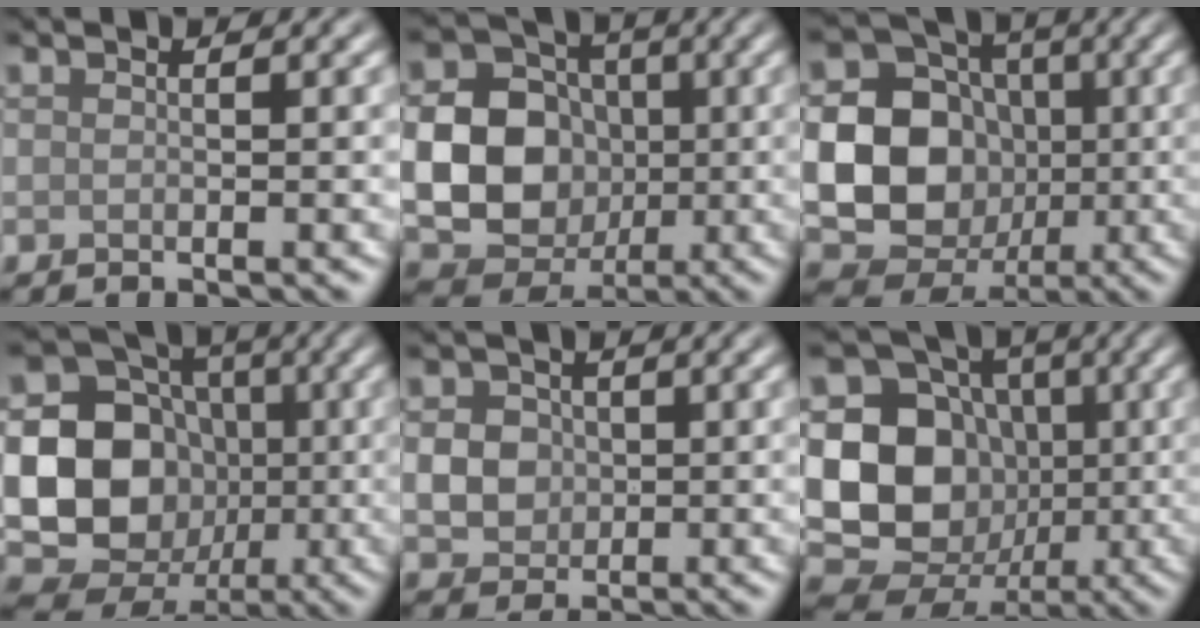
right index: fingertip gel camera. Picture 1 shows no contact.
{"total": 9.9, "force": [-0.7, 8.4, 5.2], "torque": [-0.083, -0.014, -0.021]}
{"total": 11.2, "force": [-1.2, 9.7, 5.6], "torque": [-0.095, -0.017, -0.042]}
{"total": 13.9, "force": [-1.5, 12.1, 6.5], "torque": [-0.125, -0.020, -0.045]}
{"total": 3.0, "force": [0.1, 2.6, 1.4], "torque": [-0.025, -0.002, 0.002]}
{"total": 10.7, "force": [-0.8, 9.1, 5.6], "torque": [-0.099, -0.008, -0.030]}